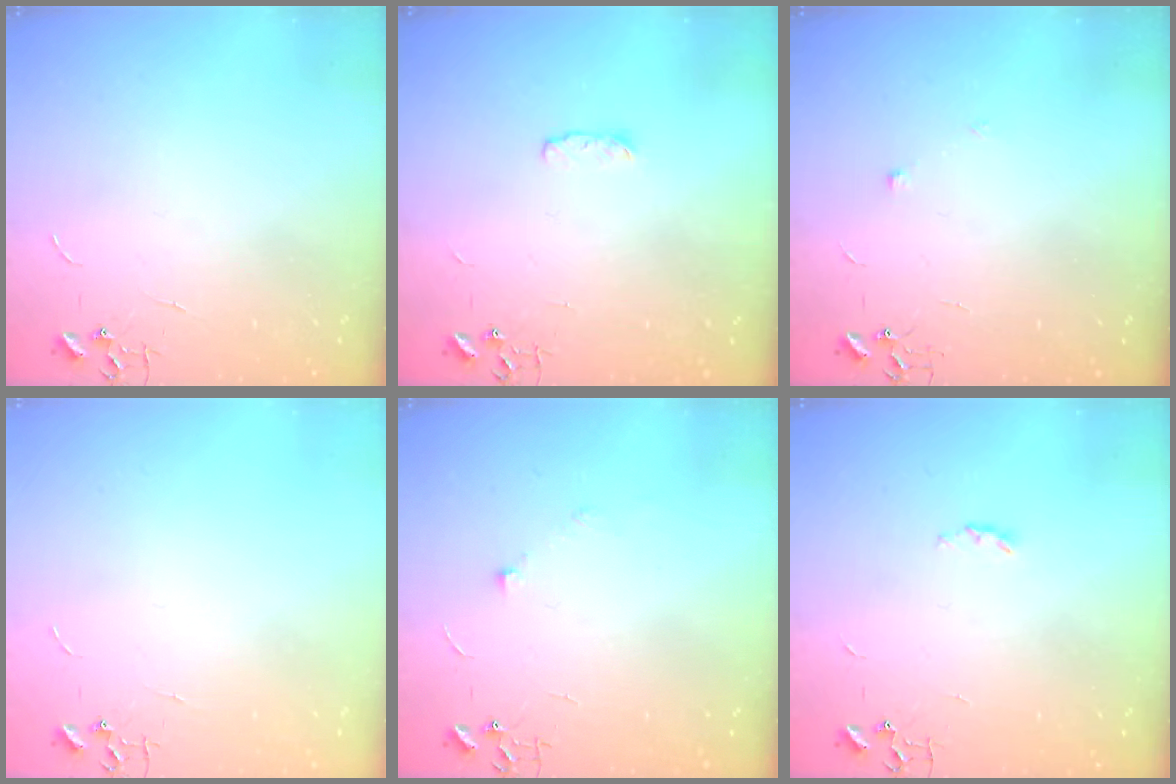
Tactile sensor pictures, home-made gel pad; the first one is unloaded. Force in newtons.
{"total": 4.2, "press": 4.1, "slide": 0.6}
{"total": 4.3, "press": 4.2, "slide": 1.1}
{"total": 0.0}
{"total": 4.0, "press": 3.6, "slide": 1.6}
{"total": 2.9, "press": 2.9, "slide": 0.5}